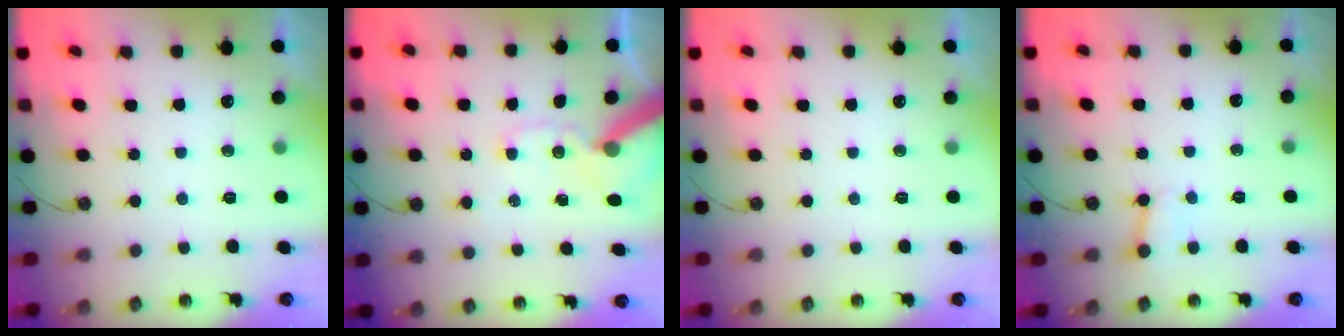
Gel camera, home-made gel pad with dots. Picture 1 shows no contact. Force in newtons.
{"total": 13.4, "press": 13.3, "slide": 2.0}
{"total": 0.0}
{"total": 6.1, "press": 6.1, "slide": 0.5}